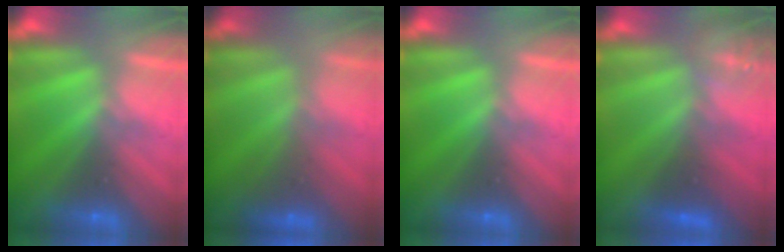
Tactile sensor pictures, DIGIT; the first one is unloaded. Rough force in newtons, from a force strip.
{"total": 2.8}
{"total": 0.0}
{"total": 3.0}